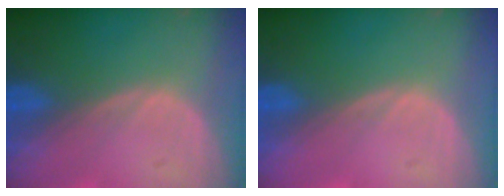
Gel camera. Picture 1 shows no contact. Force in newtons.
{"total": 0.0}